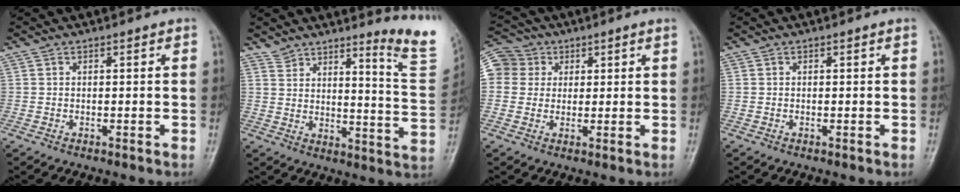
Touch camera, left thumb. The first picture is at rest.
{"total": 12.4, "force": [10.7, 1.3, 6.1], "torque": [-0.057, -0.114, 0.135]}
{"total": 8.7, "force": [2.0, 8.2, 2.1], "torque": [-0.020, 0.018, 0.029]}
{"total": 0.0}